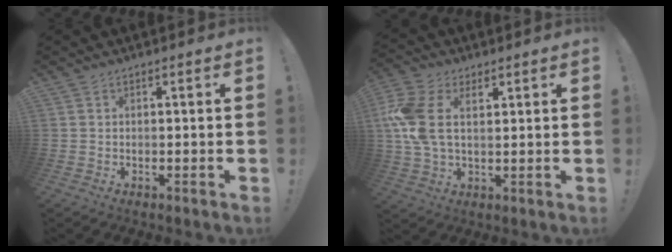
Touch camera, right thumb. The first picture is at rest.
{"total": 12.5, "force": [3.8, 8.0, 8.8], "torque": [-0.187, -0.006, 0.071]}